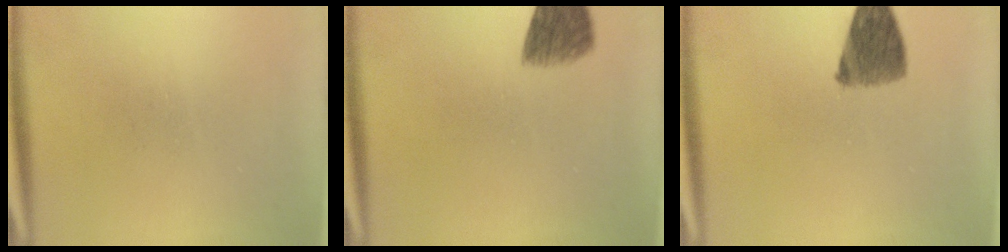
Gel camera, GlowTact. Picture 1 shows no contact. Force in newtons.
{"total": 5.9}
{"total": 7.4}